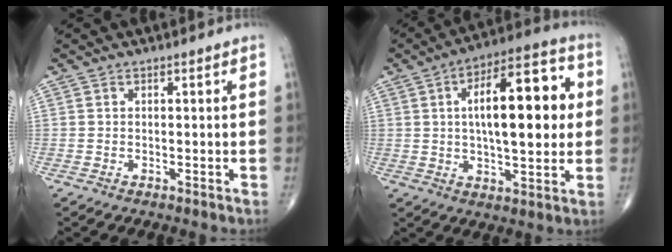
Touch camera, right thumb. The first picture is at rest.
{"total": 19.1, "force": [2.9, 7.4, 17.4], "torque": [-0.240, 0.016, 0.038]}